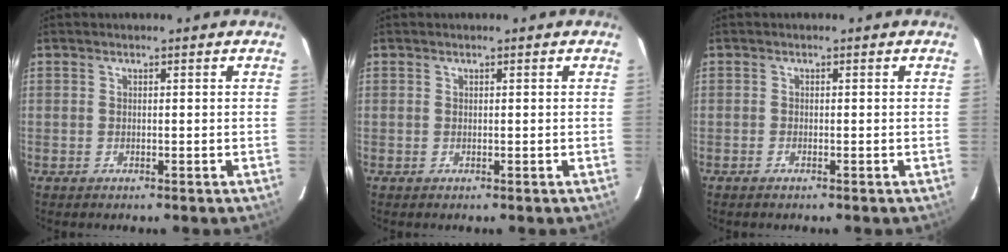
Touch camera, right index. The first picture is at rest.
{"total": 0.0}
{"total": 0.5, "force": [-0.5, 0.1, 0.3], "torque": [-0.006, -0.001, -0.011]}